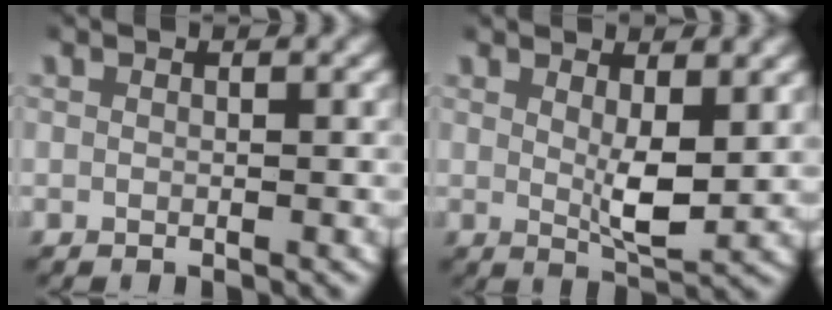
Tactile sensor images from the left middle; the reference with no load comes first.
{"total": 3.3, "force": [1.6, 0.9, 2.7], "torque": [-0.048, -0.020, 0.031]}